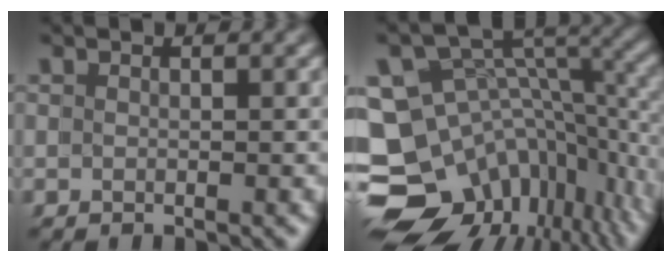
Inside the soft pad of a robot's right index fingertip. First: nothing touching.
{"total": 18.8, "force": [-5.0, 15.0, 10.1], "torque": [-0.186, -0.067, -0.074]}